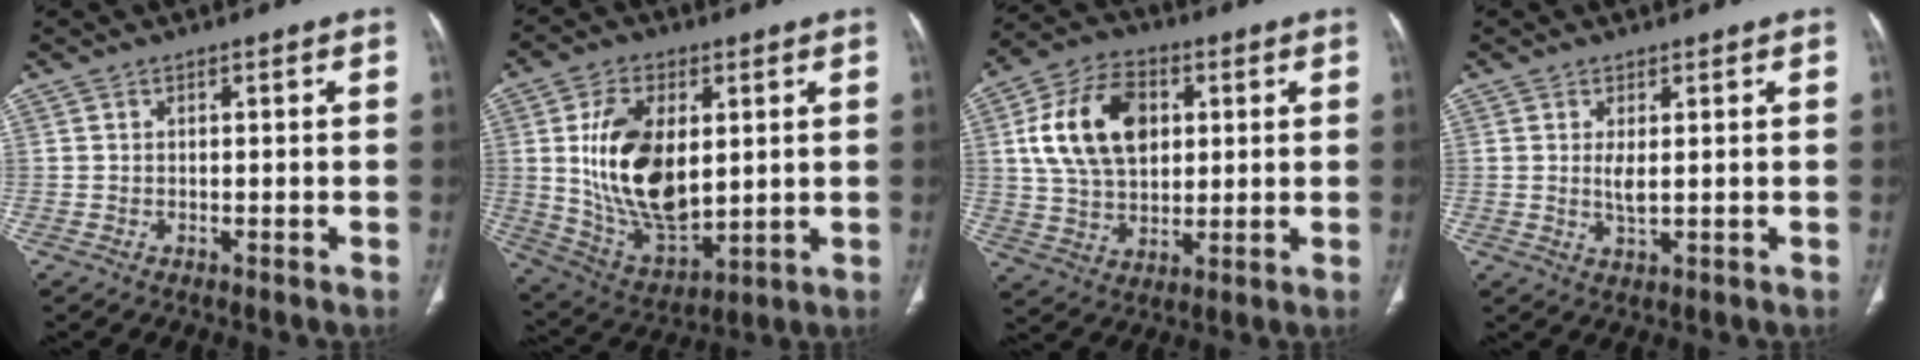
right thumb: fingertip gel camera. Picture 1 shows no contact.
{"total": 18.4, "force": [2.8, 10.6, 14.8], "torque": [-0.247, -0.020, 0.069]}
{"total": 16.5, "force": [3.9, 11.0, 11.6], "torque": [-0.187, 0.004, 0.071]}
{"total": 2.5, "force": [0.5, 0.7, 2.4], "torque": [-0.051, -0.010, 0.016]}